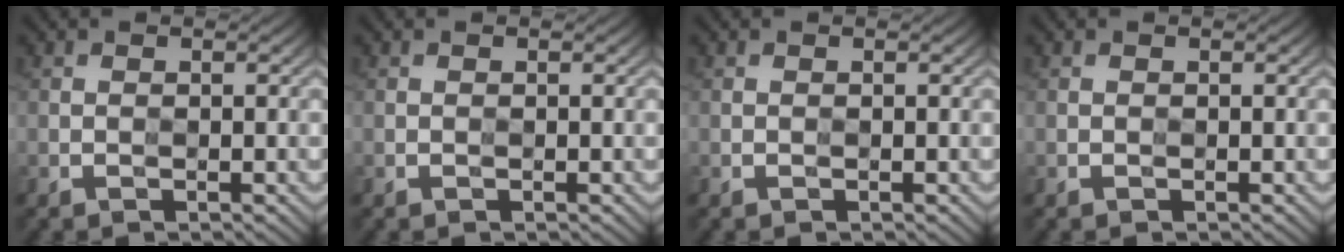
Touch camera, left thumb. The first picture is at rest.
{"total": 0.0}
{"total": 0.0}
{"total": 0.0}